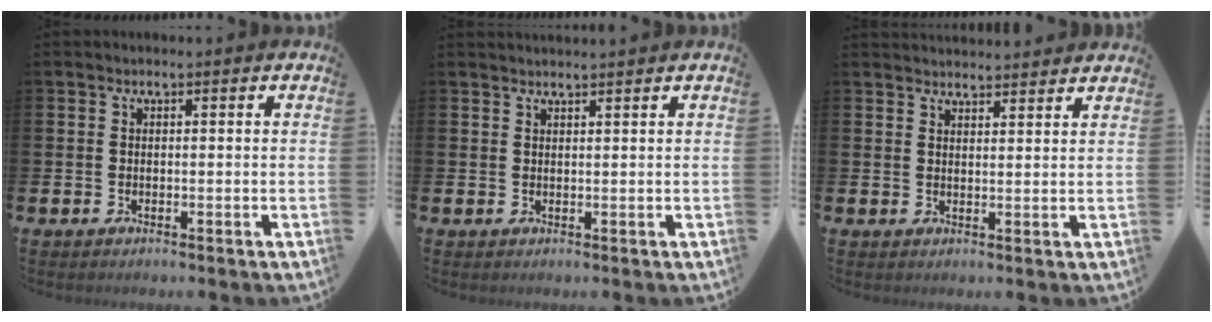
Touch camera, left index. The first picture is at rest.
{"total": 1.2, "force": [1.2, -0.2, 0.0], "torque": [0.005, -0.006, 0.021]}
{"total": 2.9, "force": [2.9, 0.2, -0.1], "torque": [0.001, -0.016, 0.053]}